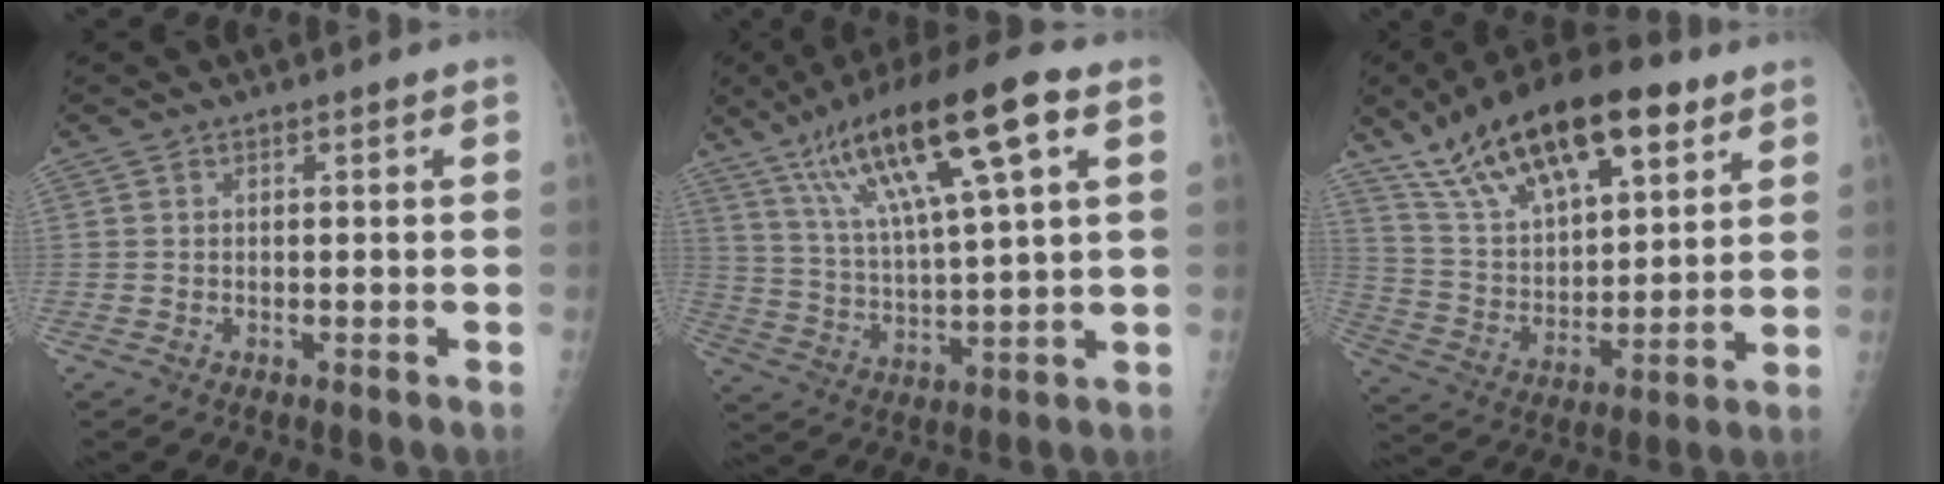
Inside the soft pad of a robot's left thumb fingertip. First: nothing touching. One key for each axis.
{"total": 20.0, "fx": 9.6, "fy": 3.7, "fz": 17.1, "tx": -0.305, "ty": -0.007, "tz": 0.168}
{"total": 24.1, "fx": 14.5, "fy": 10.1, "fz": 16.4, "tx": -0.253, "ty": -0.034, "tz": 0.258}